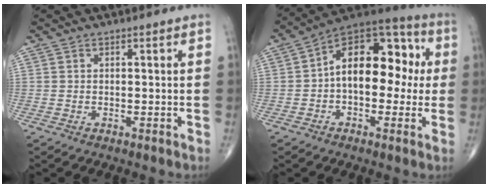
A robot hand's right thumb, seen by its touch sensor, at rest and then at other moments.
{"total": 17.2, "force": [0.8, 10.3, 13.7], "torque": [-0.162, 0.050, -0.002]}